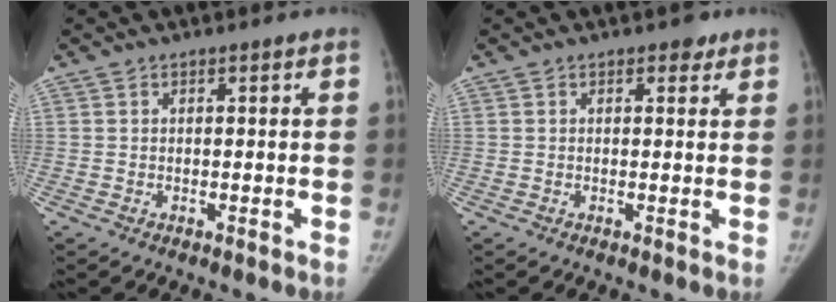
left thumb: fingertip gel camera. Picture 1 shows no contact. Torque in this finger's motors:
{"motor_torque": [0.36, -0.31, 0.59, -0.32, 0.06]}